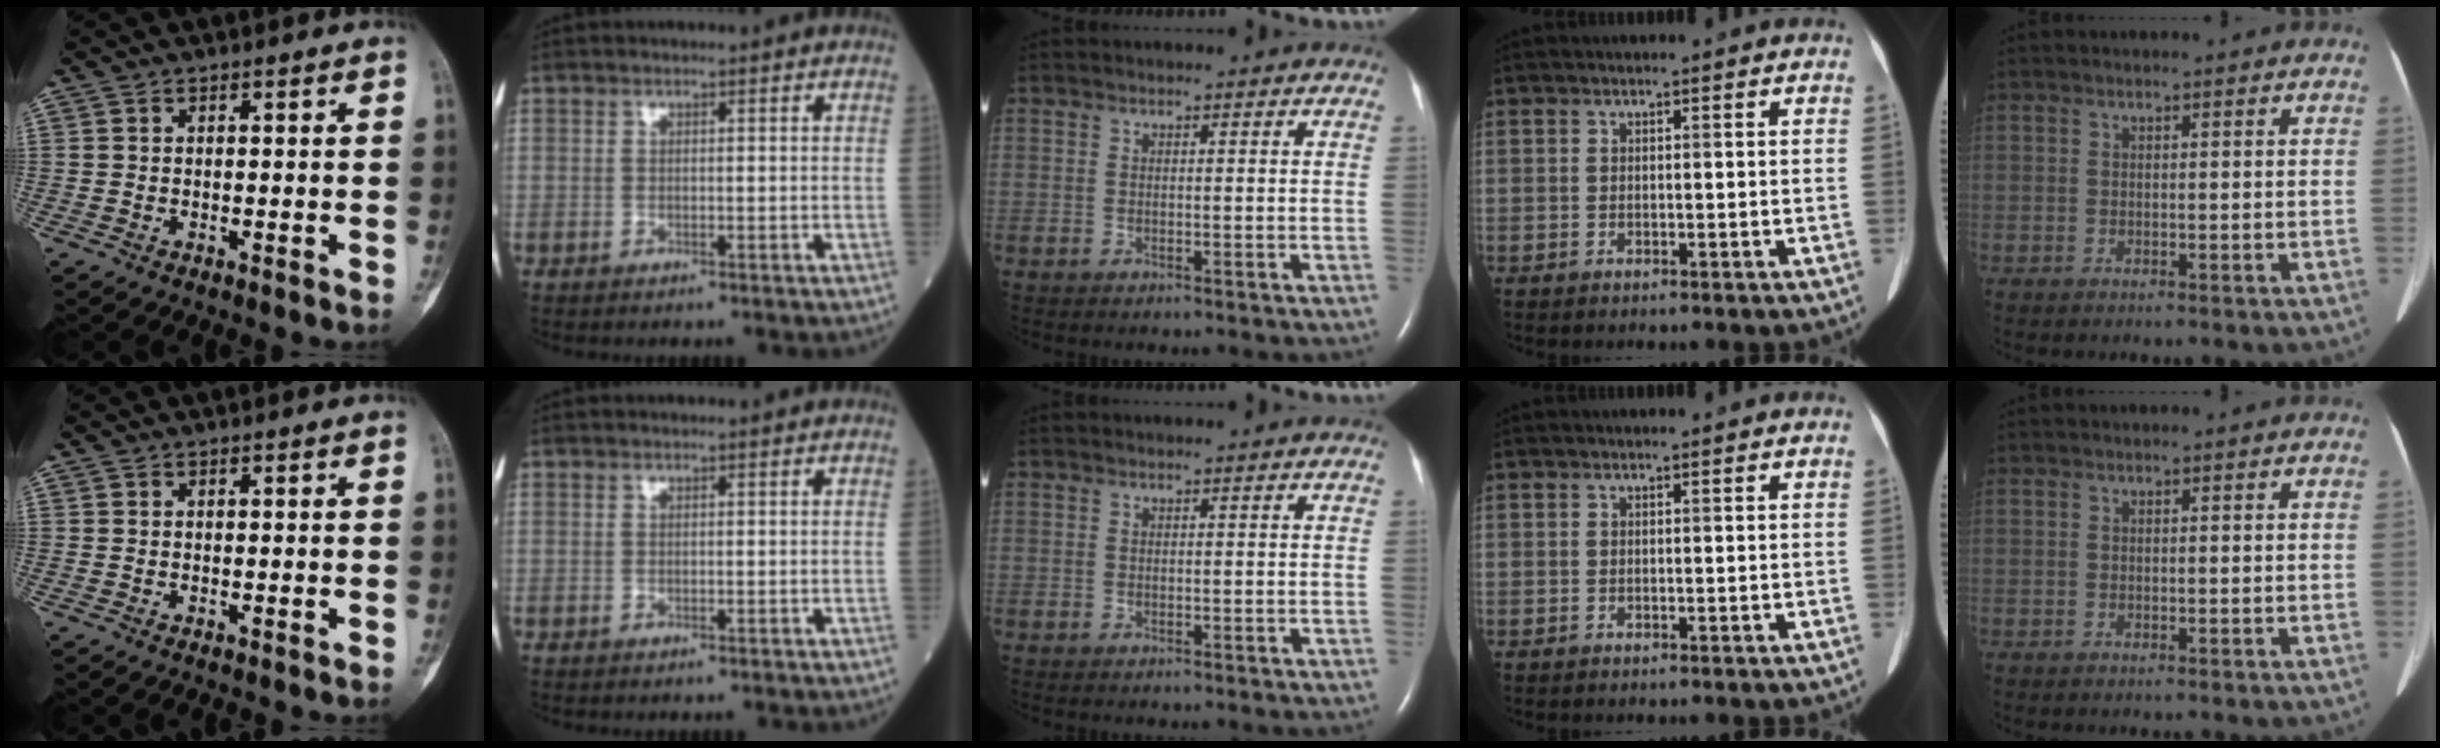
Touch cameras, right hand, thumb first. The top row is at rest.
{}